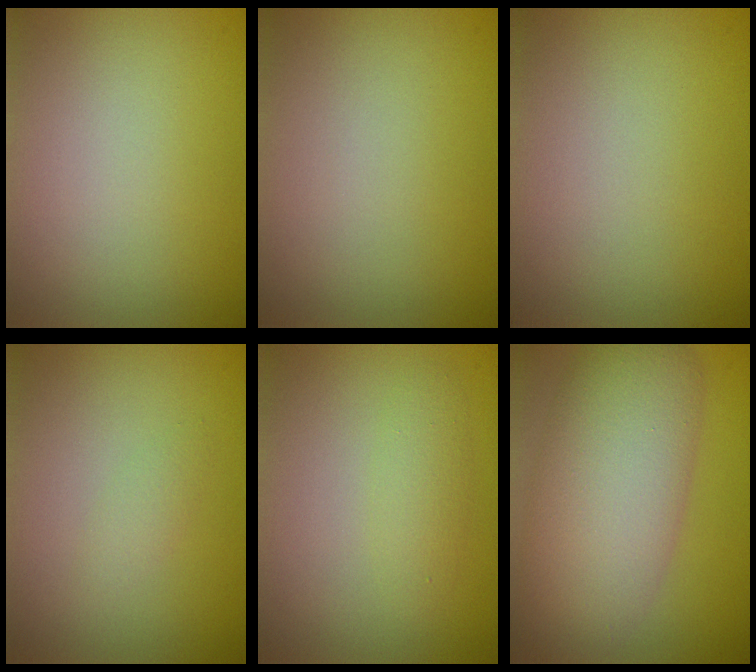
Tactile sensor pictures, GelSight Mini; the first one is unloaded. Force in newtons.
{"total": 0.0}
{"total": 0.0}
{"total": 0.9, "press": 0.9, "slide": 0.0}
{"total": 1.6, "press": 1.6, "slide": 0.0}
{"total": 9.0, "press": 8.9, "slide": 0.5}